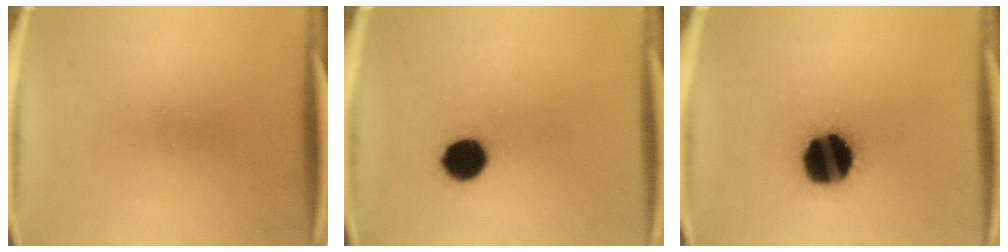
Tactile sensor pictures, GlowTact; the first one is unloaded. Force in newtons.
{"total": 8.5}
{"total": 19.1}